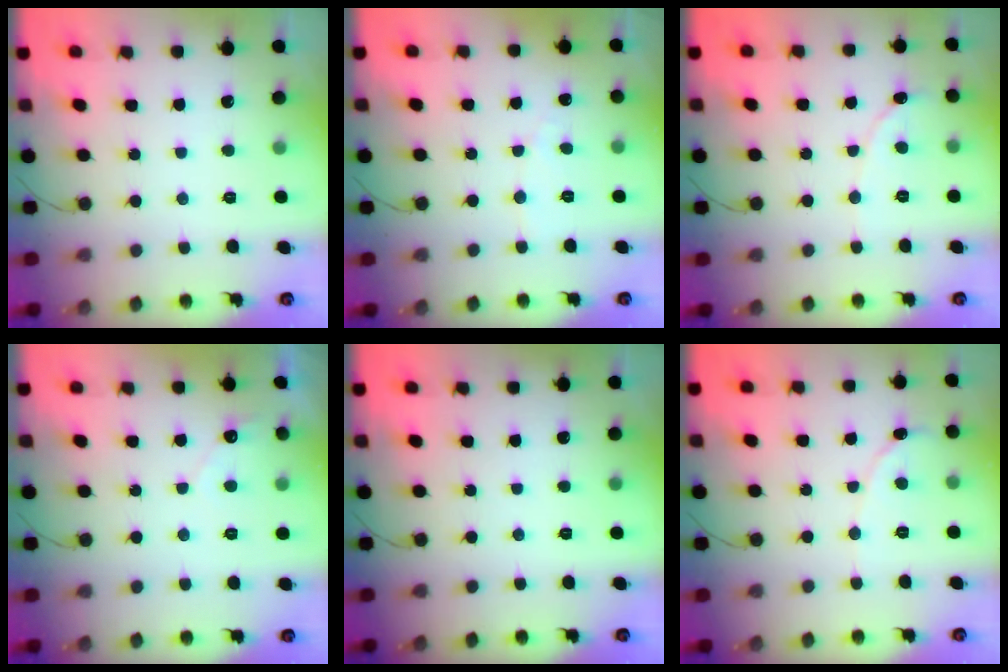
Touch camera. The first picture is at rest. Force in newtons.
{"total": 3.3, "press": 3.3, "slide": 0.3}
{"total": 1.7, "press": 1.7, "slide": 0.1}
{"total": 3.7, "press": 3.7, "slide": 0.2}
{"total": 0.0}
{"total": 2.1, "press": 2.1, "slide": 0.2}